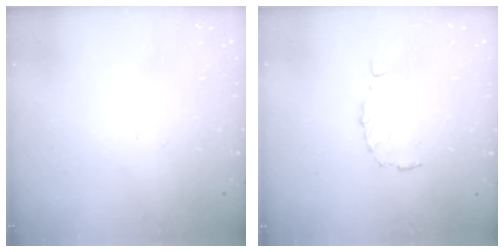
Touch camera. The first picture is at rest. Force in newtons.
{"total": 2.8, "press": 2.8, "slide": 0.4}